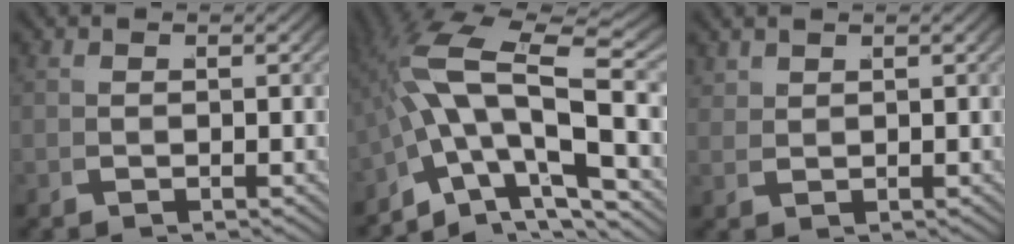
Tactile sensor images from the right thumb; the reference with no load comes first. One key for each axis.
{"total": 9.8, "fx": -0.5, "fy": 5.1, "fz": 8.3, "tx": -0.168, "ty": -0.022, "tz": 0.000}
{"total": 1.3, "fx": 1.2, "fy": 0.0, "fz": 0.4, "tx": -0.002, "ty": 0.002, "tz": 0.033}